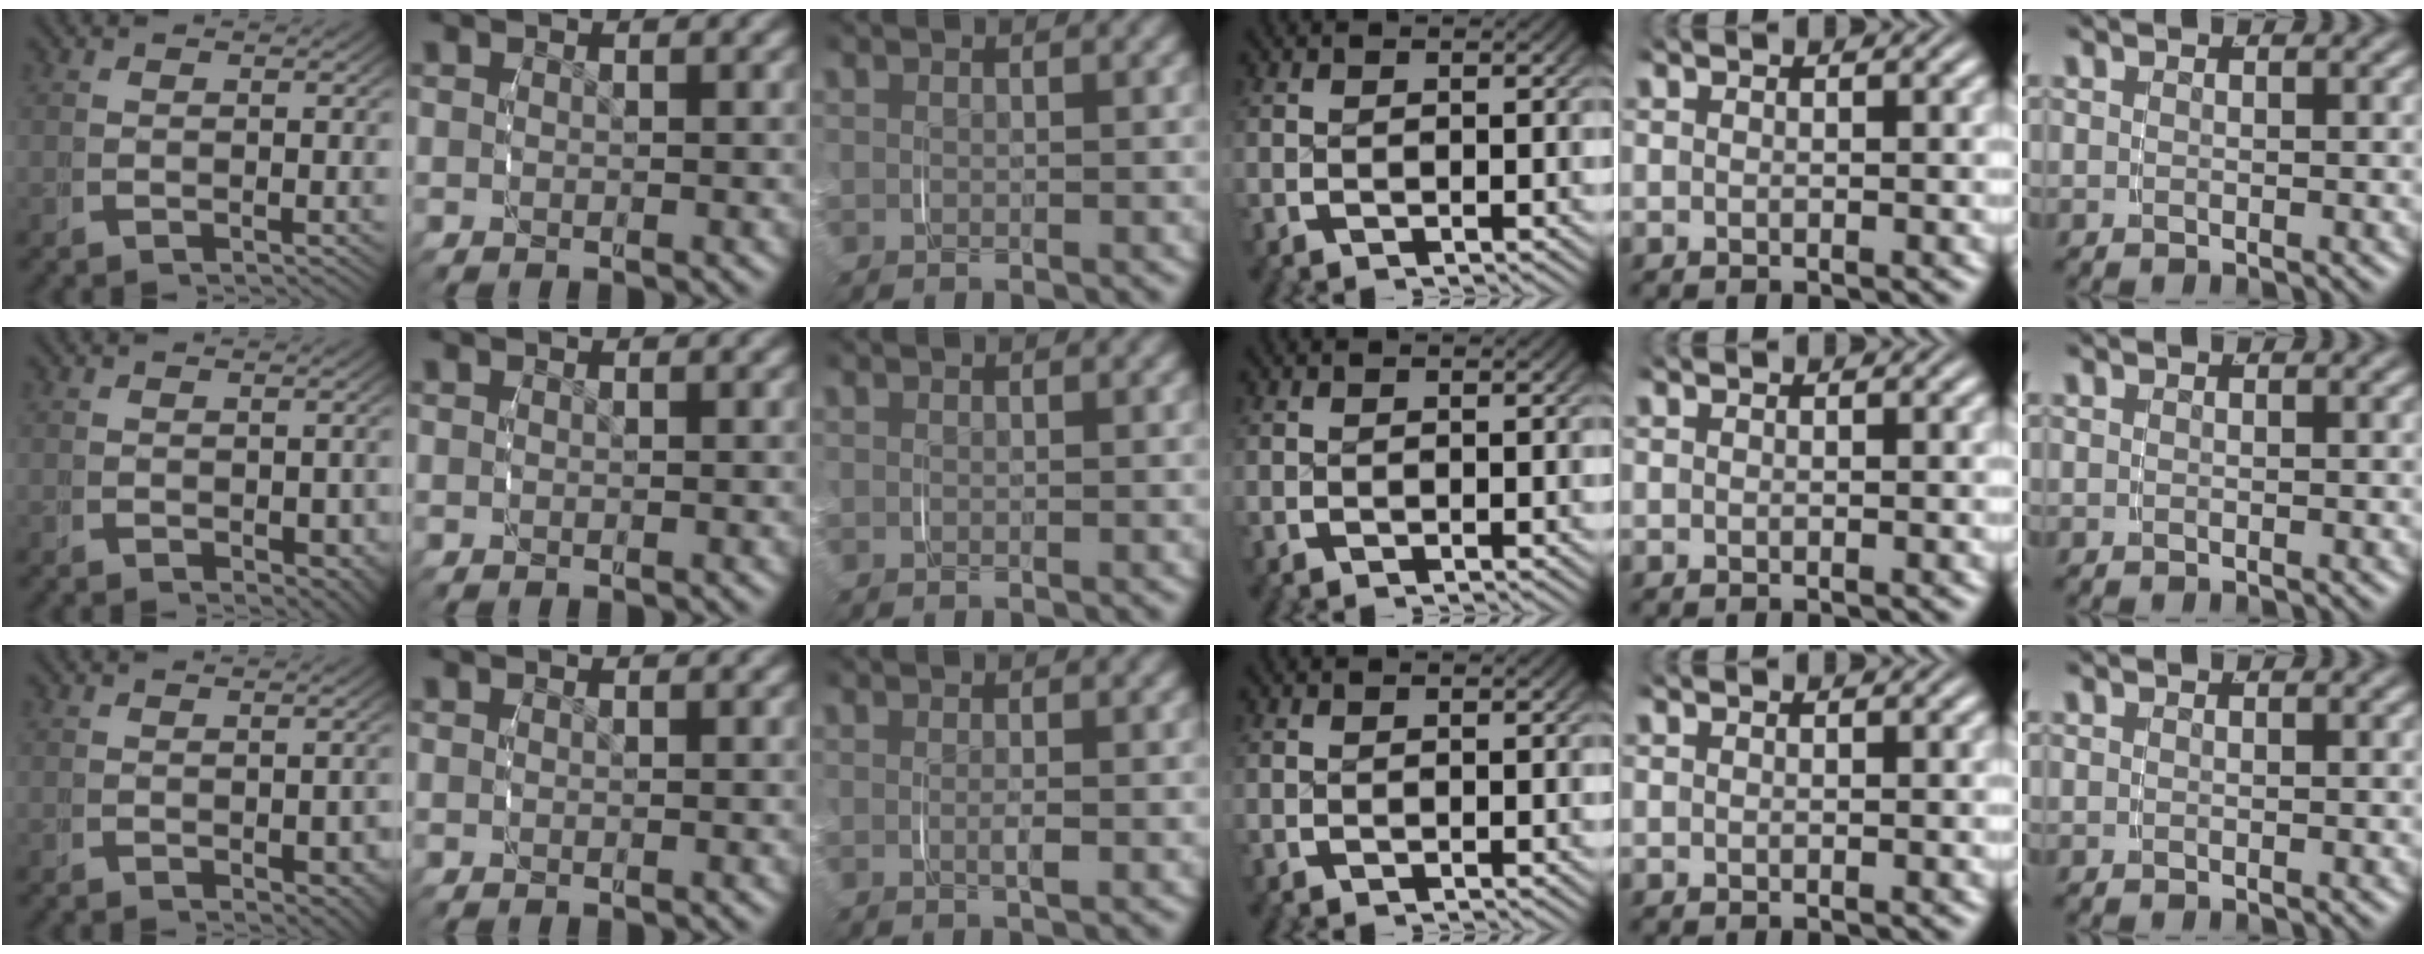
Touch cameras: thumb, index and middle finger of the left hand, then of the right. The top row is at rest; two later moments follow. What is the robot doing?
{"motion": "grasp_and_lifting", "object": "string"}